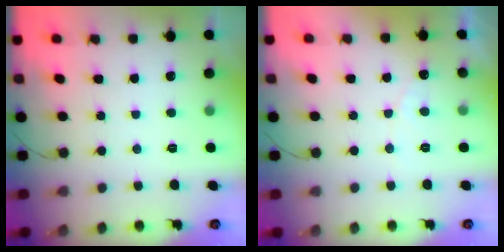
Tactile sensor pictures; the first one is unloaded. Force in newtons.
{"total": 4.1, "press": 4.1, "slide": 0.4}